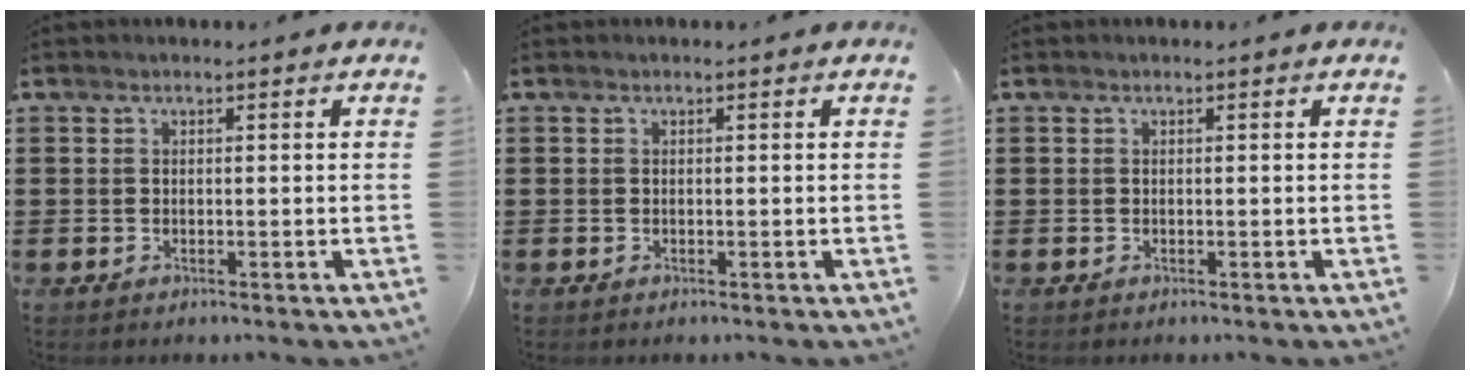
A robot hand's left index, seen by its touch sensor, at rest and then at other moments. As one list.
[{"total": 0.0}, {"total": 0.0}]